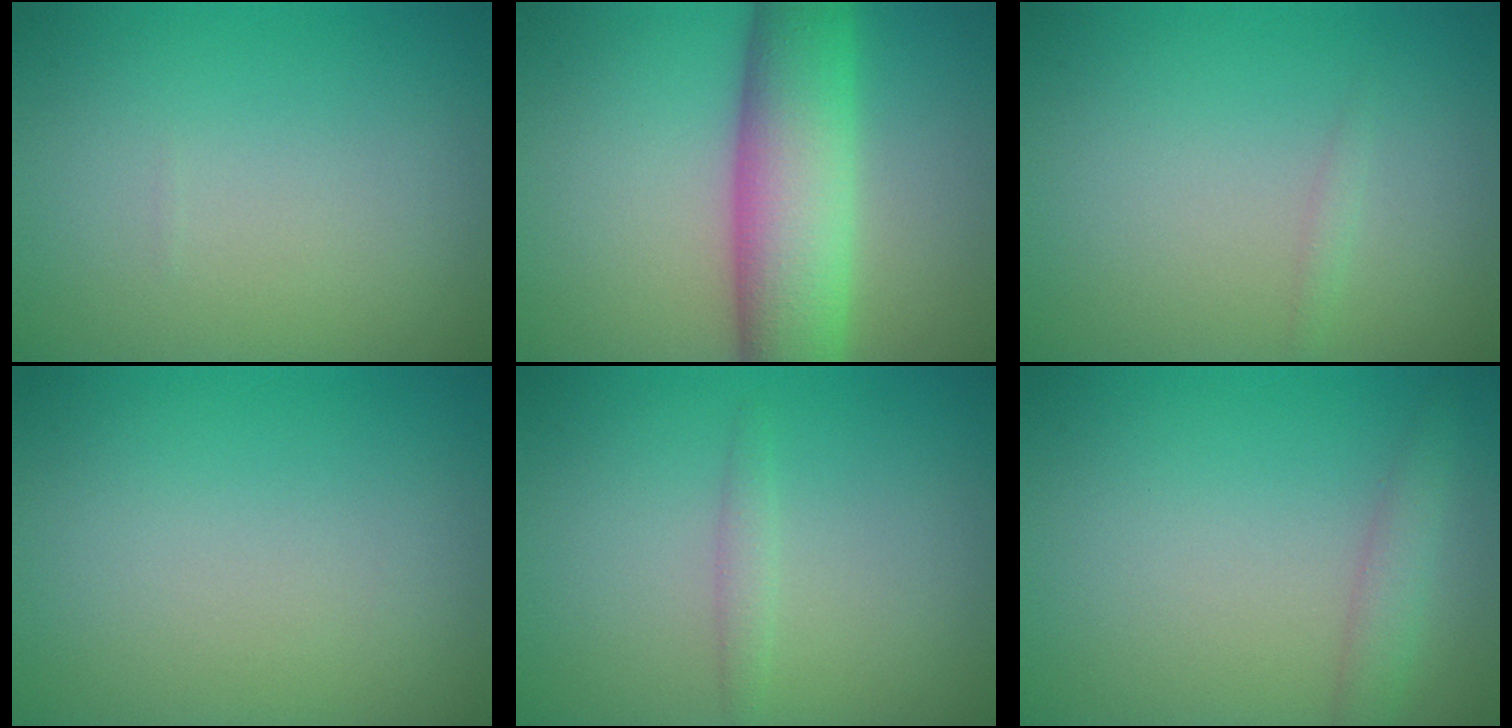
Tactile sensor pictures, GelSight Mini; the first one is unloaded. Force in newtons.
{"total": 8.7, "press": 8.7, "slide": 0.6}
{"total": 0.6, "press": 0.6, "slide": 0.0}
{"total": 0.0}
{"total": 1.0, "press": 0.9, "slide": 0.2}
{"total": 1.7, "press": 1.7, "slide": 0.1}